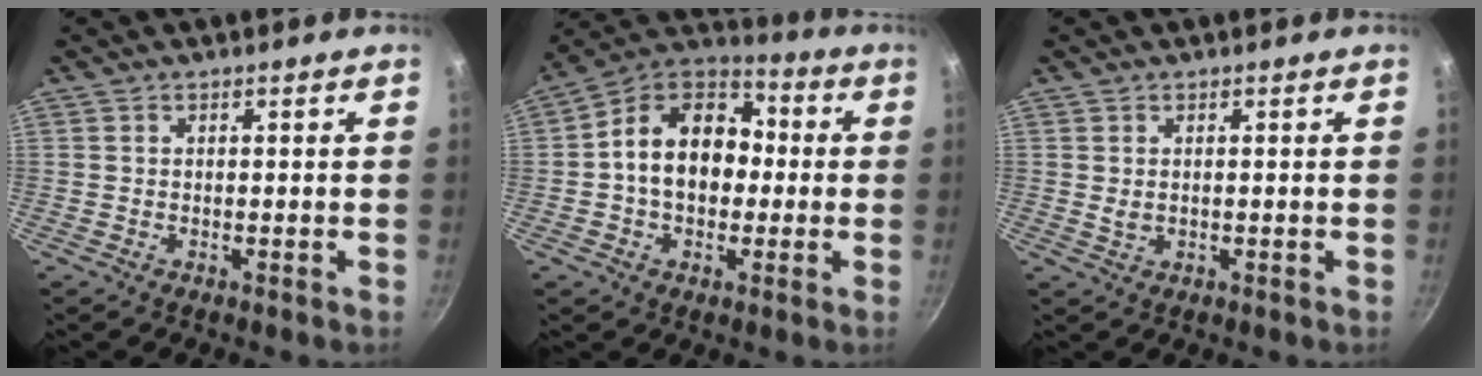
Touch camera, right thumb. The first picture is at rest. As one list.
[{"total": 15.8, "force": [-0.1, 11.6, 10.7], "torque": [-0.133, 0.042, -0.022]}, {"total": 1.5, "force": [0.2, 0.9, 1.2], "torque": [-0.021, 0.000, 0.006]}]